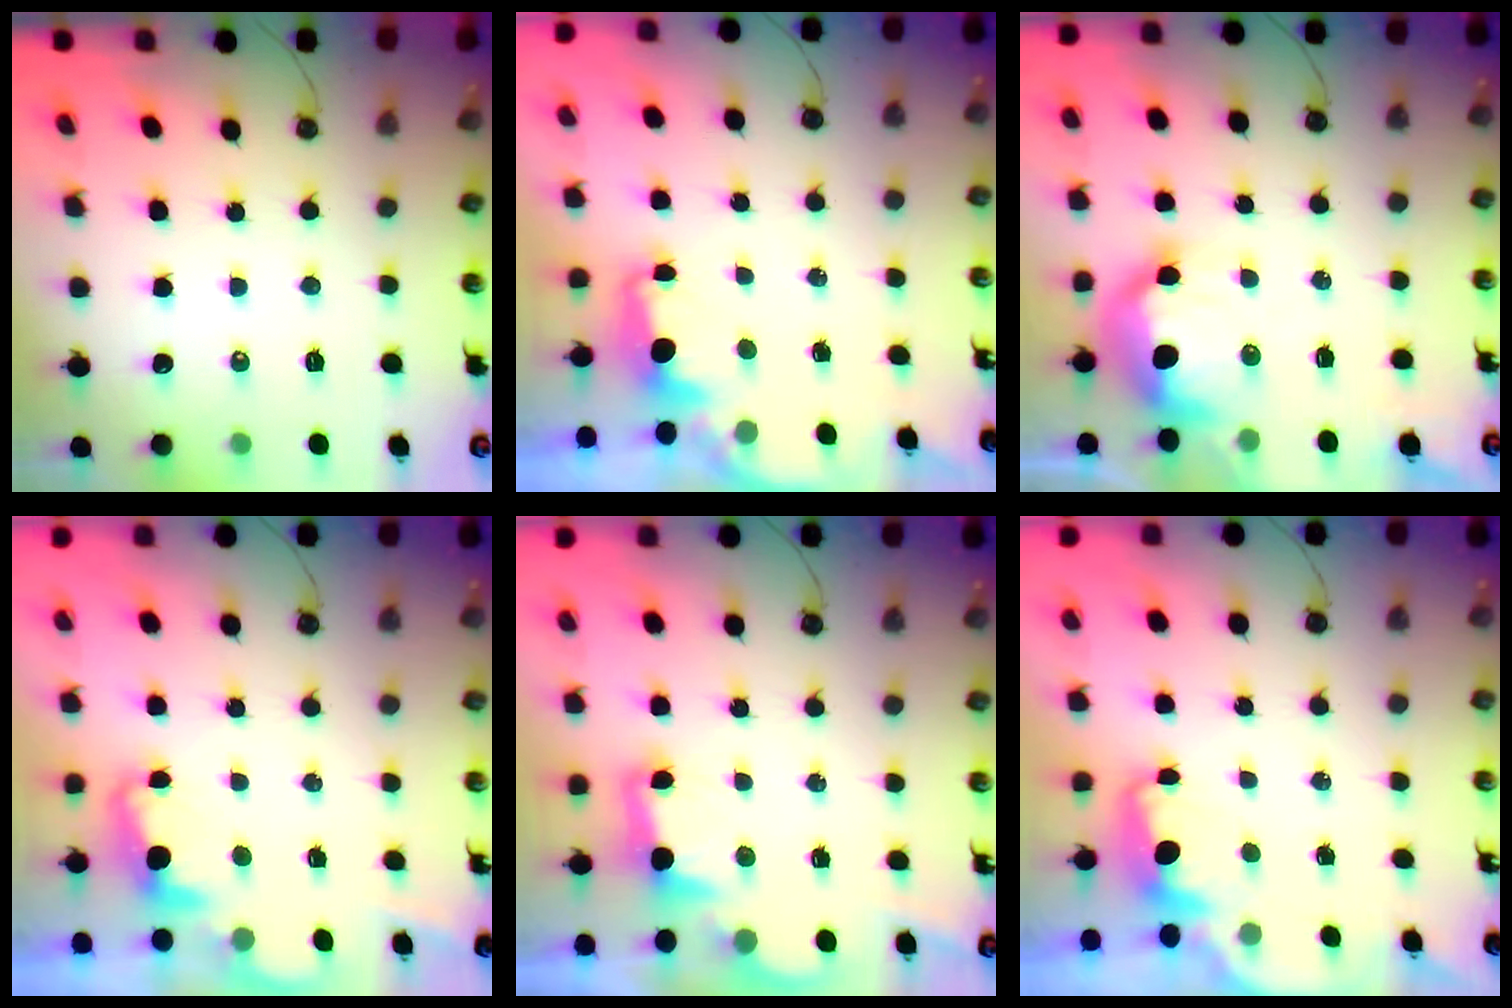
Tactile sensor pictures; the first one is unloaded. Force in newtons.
{"total": 2.6, "press": 2.5, "slide": 0.6}
{"total": 15.2, "press": 15.1, "slide": 0.9}
{"total": 2.3, "press": 2.2, "slide": 0.6}
{"total": 3.0, "press": 3.0, "slide": 0.6}
{"total": 2.3, "press": 2.2, "slide": 0.6}